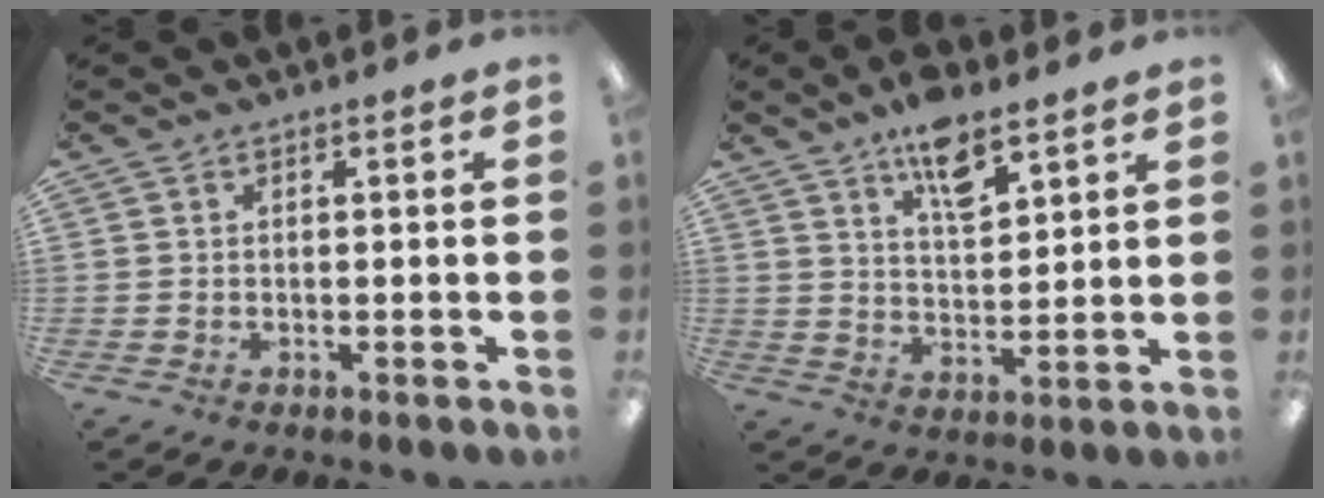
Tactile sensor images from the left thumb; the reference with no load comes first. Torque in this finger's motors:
{"motor_torque": [1.17, 0.60, 0.81, -0.79, 0.08]}